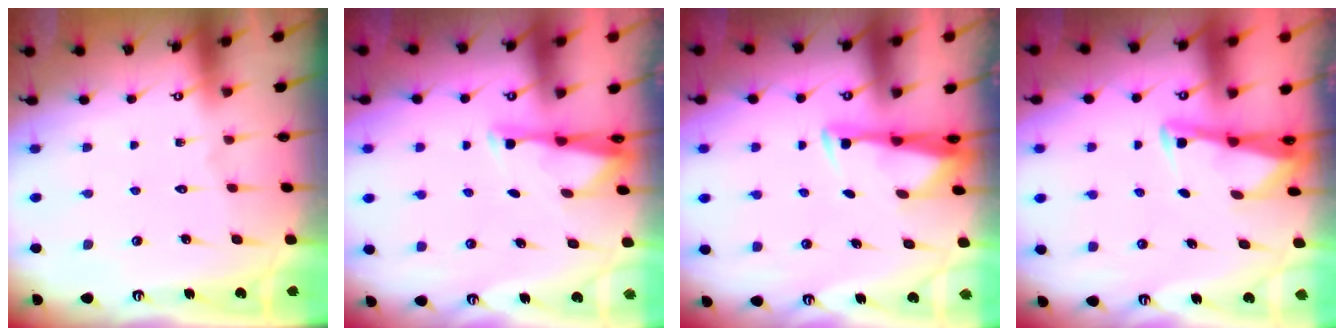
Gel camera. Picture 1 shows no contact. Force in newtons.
{"total": 2.9, "press": 2.9, "slide": 0.5}
{"total": 3.2, "press": 3.1, "slide": 0.9}
{"total": 2.9, "press": 2.9, "slide": 0.2}